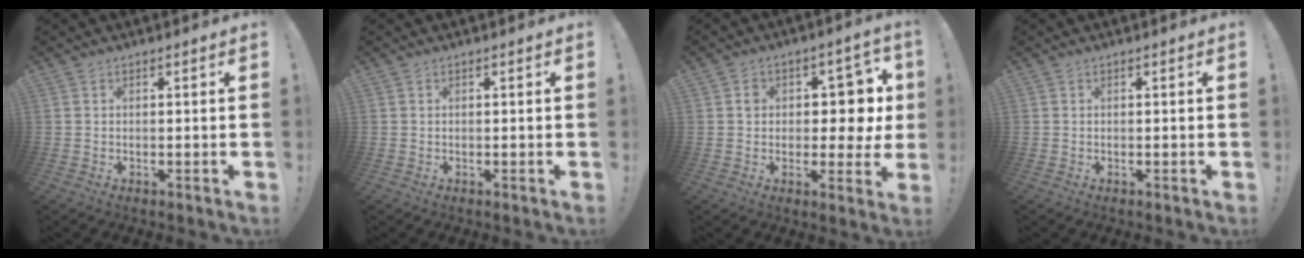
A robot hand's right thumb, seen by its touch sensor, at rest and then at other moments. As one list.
[{"total": 0.0}, {"total": 6.6, "force": [1.0, 5.4, 3.8], "torque": [-0.044, -0.012, 0.016]}, {"total": 0.0}]